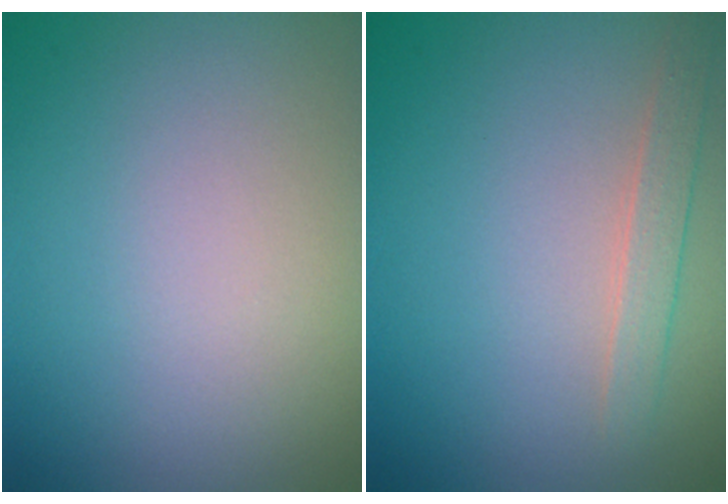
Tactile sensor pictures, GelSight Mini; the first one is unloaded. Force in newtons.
{"total": 1.6, "press": 1.6, "slide": 0.2}